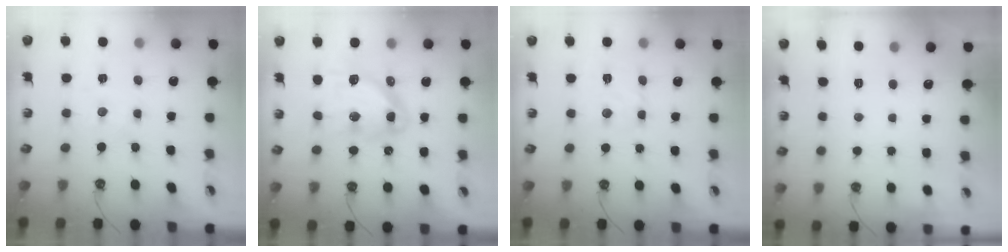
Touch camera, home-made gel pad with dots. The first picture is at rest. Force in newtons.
{"total": 13.5, "press": 13.4, "slide": 1.7}
{"total": 2.9, "press": 2.8, "slide": 0.2}
{"total": 0.0}